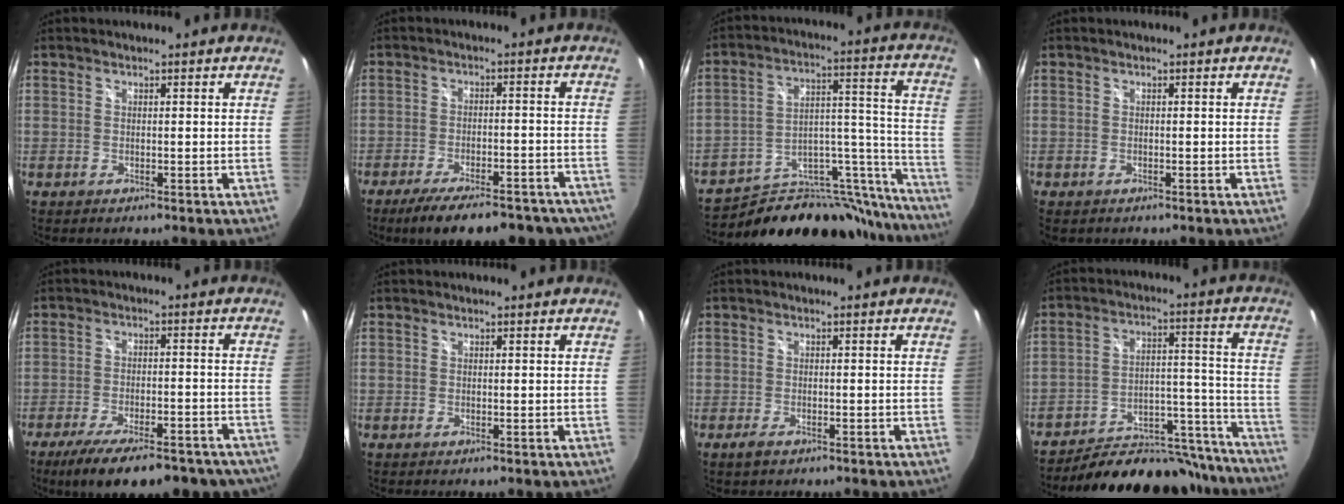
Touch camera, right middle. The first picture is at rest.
{"total": 18.6, "force": [-15.3, 5.7, 9.0], "torque": [-0.156, -0.016, -0.197]}
{"total": 28.5, "force": [-23.8, 11.0, 11.1], "torque": [-0.133, 0.055, -0.333]}
{"total": 1.5, "force": [-1.0, 1.0, 0.6], "torque": [-0.014, -0.007, -0.015]}
{"total": 20.4, "force": [-16.1, 6.6, 10.7], "torque": [-0.191, -0.033, -0.215]}
{"total": 0.0}
{"total": 2.1, "force": [-1.5, 1.0, 1.1], "torque": [-0.025, -0.007, -0.028]}
{"total": 25.3, "force": [-22.9, 8.0, 7.4], "torque": [-0.102, 0.038, -0.297]}